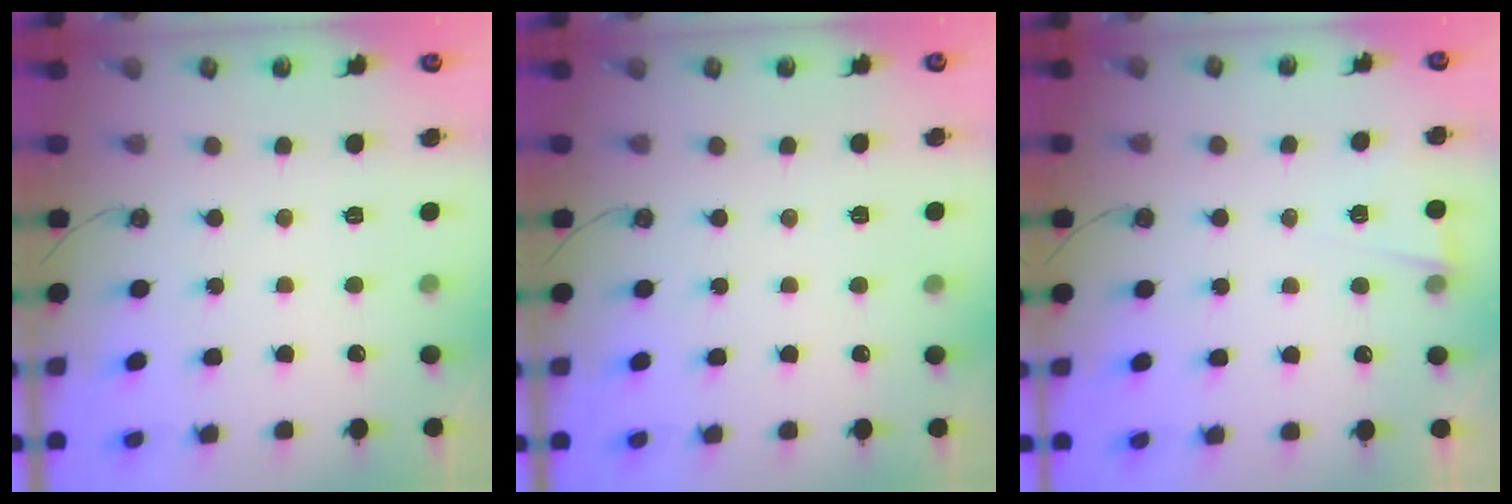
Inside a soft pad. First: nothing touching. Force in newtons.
{"total": 2.5, "press": 1.7, "slide": 1.8}
{"total": 2.9, "press": 2.7, "slide": 1.1}